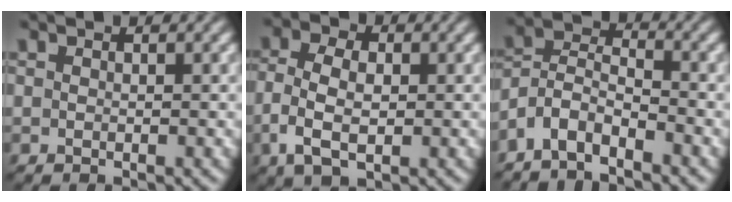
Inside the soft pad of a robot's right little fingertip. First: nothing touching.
{"total": 5.0, "force": [-0.5, 3.4, 3.6], "torque": [-0.074, -0.013, -0.002]}
{"total": 8.3, "force": [-2.9, 7.2, 3.0], "torque": [-0.091, -0.034, -0.058]}